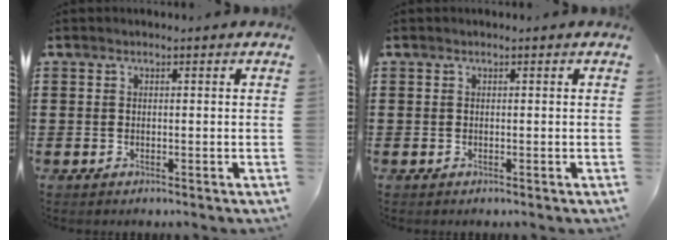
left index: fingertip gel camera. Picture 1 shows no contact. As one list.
[{"total": 0.0}]